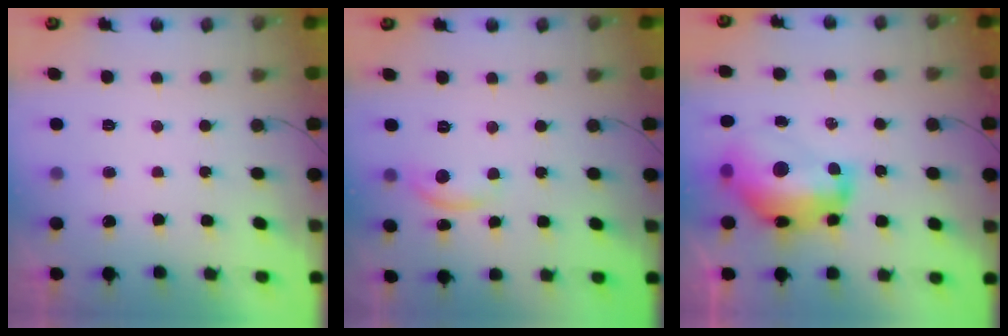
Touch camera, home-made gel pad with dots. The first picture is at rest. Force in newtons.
{"total": 5.2, "press": 5.1, "slide": 0.3}
{"total": 17.8, "press": 17.7, "slide": 2.1}